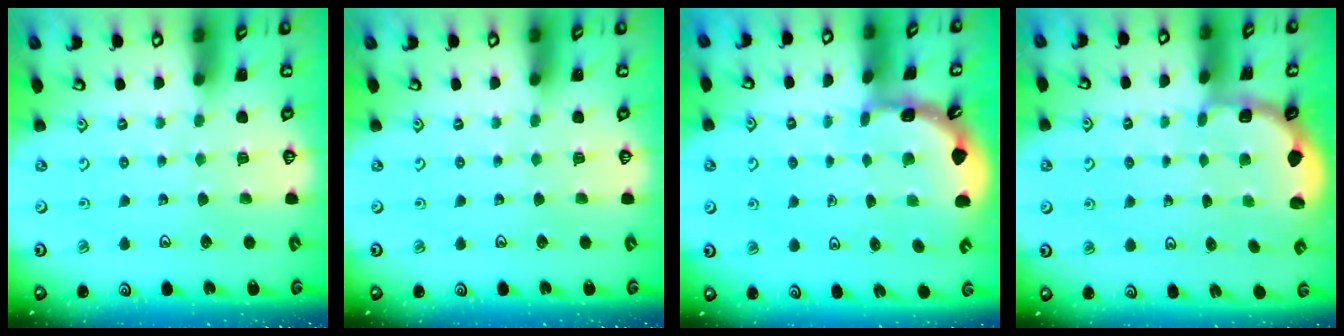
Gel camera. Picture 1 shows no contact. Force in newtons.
{"total": 0.0}
{"total": 1.8, "press": 1.7, "slide": 0.0}
{"total": 1.8, "press": 1.7, "slide": 0.7}